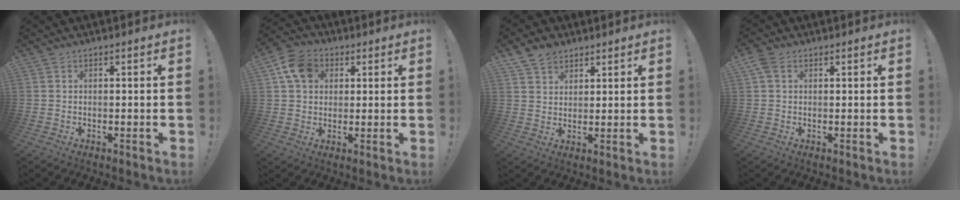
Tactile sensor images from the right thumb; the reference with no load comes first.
{"total": 10.4, "force": [3.7, 8.1, 5.4], "torque": [-0.093, 0.003, 0.078]}
{"total": 6.4, "force": [4.6, 4.2, 1.6], "torque": [-0.028, -0.021, 0.089]}
{"total": 3.3, "force": [1.5, 2.1, 2.0], "torque": [-0.036, 0.001, 0.029]}